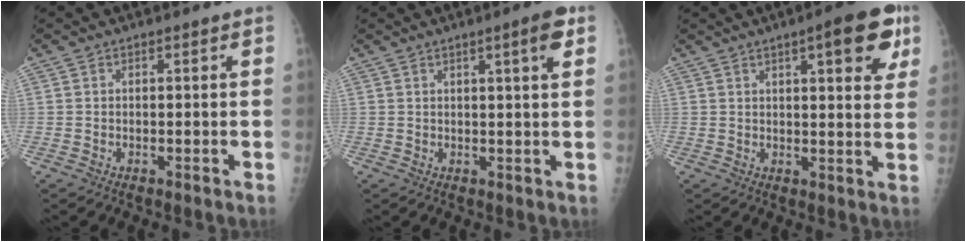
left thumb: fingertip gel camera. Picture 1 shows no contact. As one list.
[{"total": 4.3, "force": [2.0, 0.2, 3.7], "torque": [-0.050, -0.008, 0.028]}, {"total": 11.3, "force": [5.3, 3.2, 9.4], "torque": [-0.093, -0.015, 0.061]}]